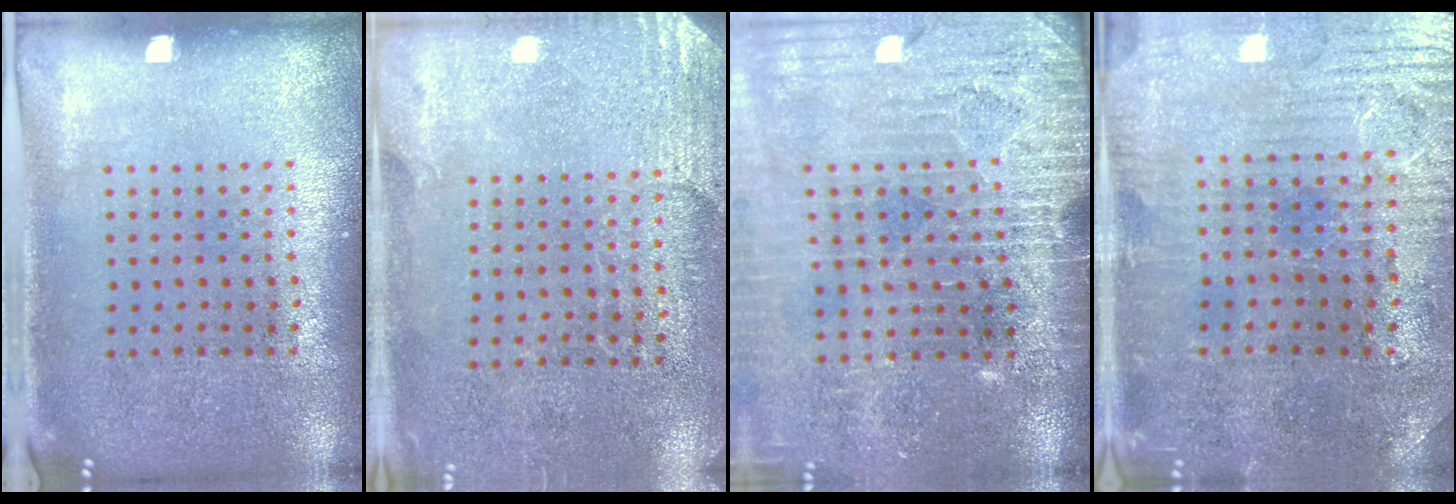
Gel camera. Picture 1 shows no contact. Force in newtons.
{"total": 2.7, "press": 2.4, "slide": 1.2}
{"total": 3.4, "press": 3.2, "slide": 1.2}
{"total": 1.5, "press": 1.3, "slide": 0.6}